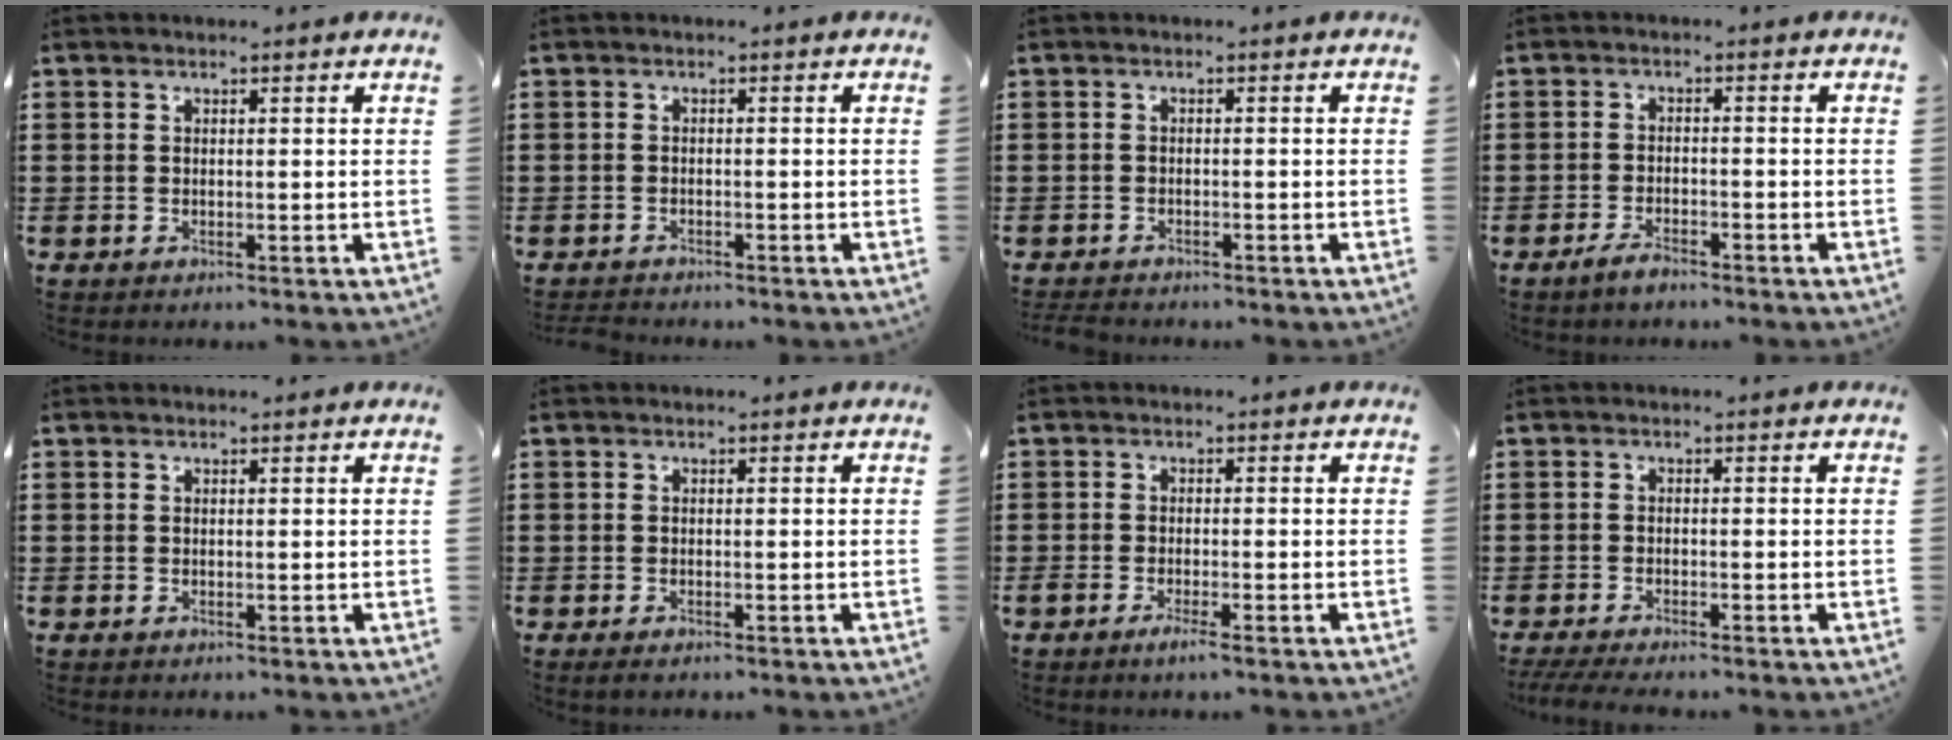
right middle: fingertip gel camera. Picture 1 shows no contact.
{"total": 1.3, "force": [-1.3, 0.1, 0.1], "torque": [-0.007, -0.002, -0.026]}
{"total": 1.5, "force": [-1.5, 0.2, 0.3], "torque": [-0.010, -0.002, -0.031]}
{"total": 2.4, "force": [-2.0, 0.4, 1.3], "torque": [-0.030, -0.001, -0.040]}
{"total": 0.0}
{"total": 0.6, "force": [-0.5, 0.1, 0.3], "torque": [-0.008, -0.007, -0.007]}
{"total": 1.8, "force": [-1.0, 0.1, 1.5], "torque": [-0.031, -0.005, -0.021]}
{"total": 2.1, "force": [-1.9, 0.0, 0.9], "torque": [-0.023, -0.005, -0.040]}